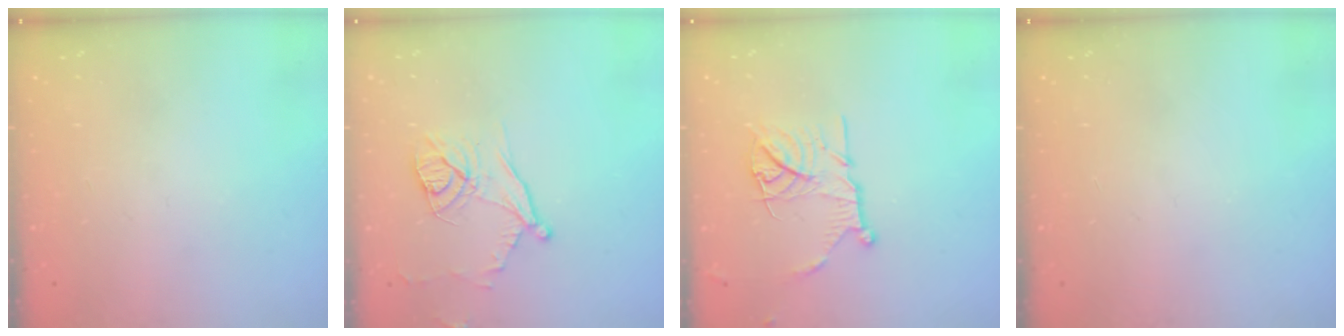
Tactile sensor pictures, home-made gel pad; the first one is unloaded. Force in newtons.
{"total": 11.3, "press": 11.0, "slide": 2.3}
{"total": 12.8, "press": 12.8, "slide": 1.1}
{"total": 0.0}